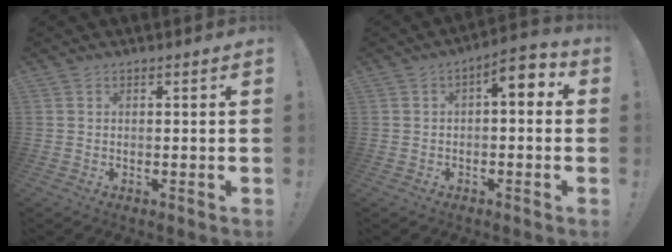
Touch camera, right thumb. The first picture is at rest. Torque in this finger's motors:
{"motor_torque": [0.34, 1.24, 0.65, -0.02, 0.08]}